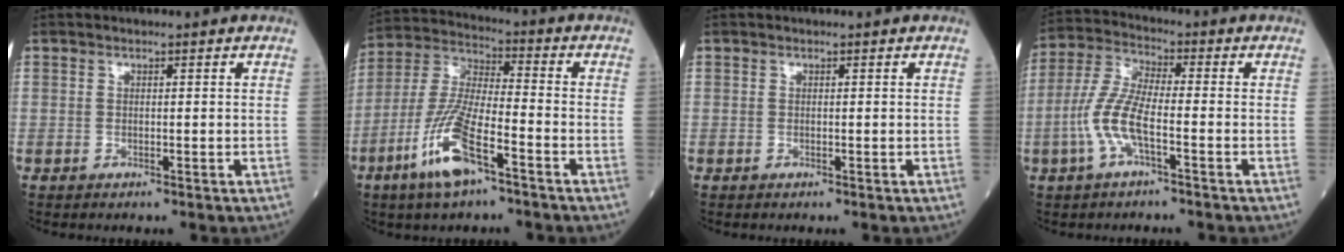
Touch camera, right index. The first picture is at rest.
{"total": 12.6, "force": [-6.4, 2.7, 10.5], "torque": [-0.224, -0.011, -0.124]}
{"total": 0.0}
{"total": 8.1, "force": [-2.8, 1.8, 7.4], "torque": [-0.176, 0.006, -0.060]}